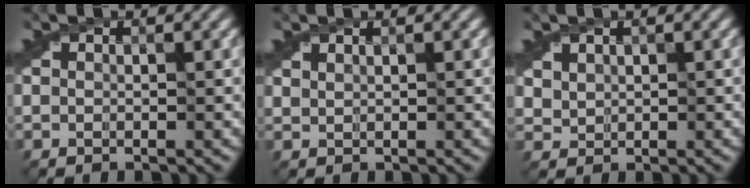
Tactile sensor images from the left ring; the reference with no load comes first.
{"total": 1.1, "force": [1.0, 0.3, 0.2], "torque": [-0.002, 0.005, 0.018]}
{"total": 1.0, "force": [0.8, 0.5, 0.1], "torque": [-0.006, 0.011, 0.033]}